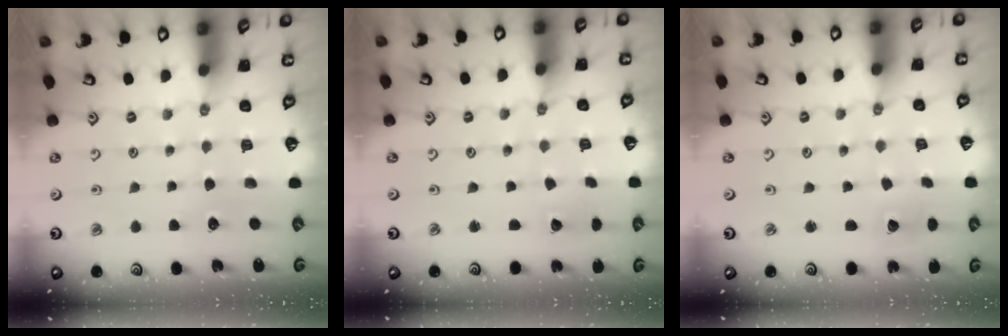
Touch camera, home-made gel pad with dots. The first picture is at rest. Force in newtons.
{"total": 2.4, "press": 2.4, "slide": 0.2}
{"total": 2.0, "press": 2.0, "slide": 0.2}